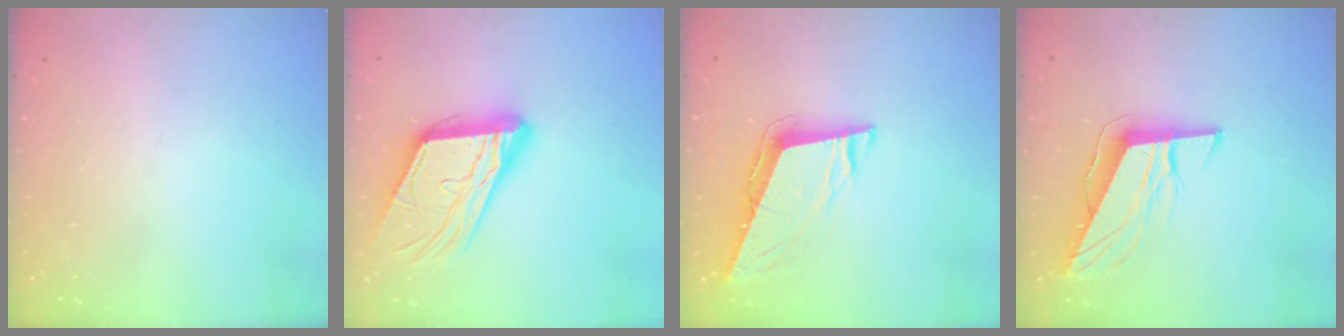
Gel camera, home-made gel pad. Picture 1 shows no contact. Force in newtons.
{"total": 18.3, "press": 18.2, "slide": 1.8}
{"total": 9.2, "press": 8.9, "slide": 2.2}
{"total": 9.9, "press": 9.9, "slide": 0.4}